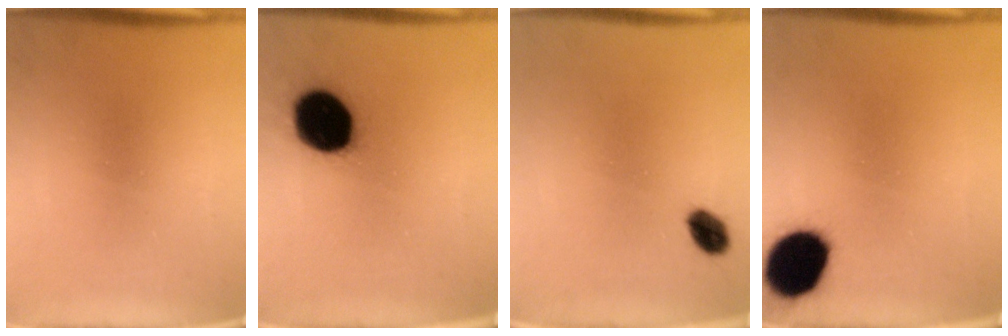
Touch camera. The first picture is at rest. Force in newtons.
{"total": 18.6}
{"total": 4.3}
{"total": 10.8}